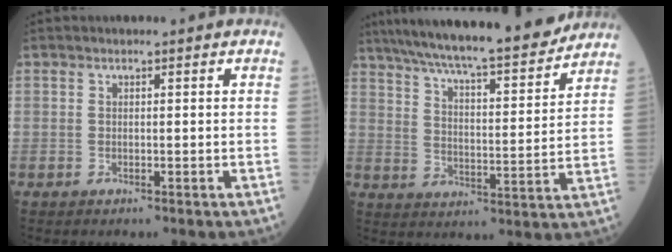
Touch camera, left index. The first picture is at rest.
{"total": 22.5, "force": [19.7, 2.3, 10.7], "torque": [-0.183, -0.002, 0.285]}